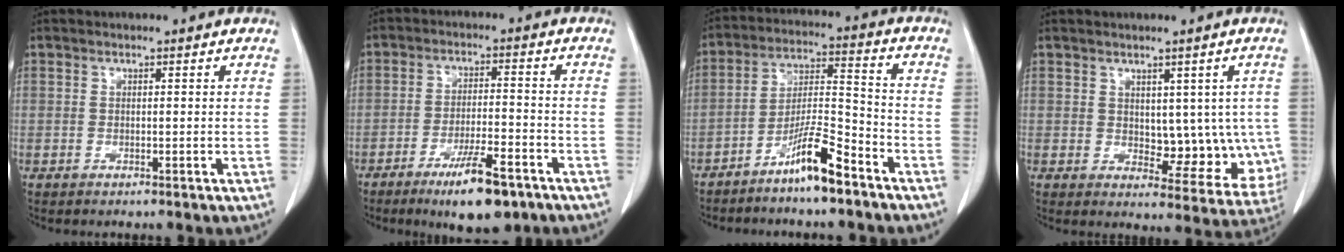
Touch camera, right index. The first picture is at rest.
{"total": 9.9, "force": [-6.4, 1.9, 7.3], "torque": [-0.123, -0.013, -0.101]}
{"total": 9.2, "force": [-6.6, 0.7, 6.4], "torque": [-0.121, -0.004, -0.124]}
{"total": 8.9, "force": [0.4, 5.3, 7.2], "torque": [-0.064, 0.002, 0.019]}